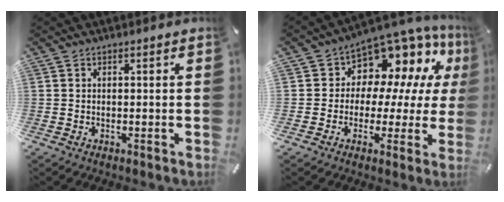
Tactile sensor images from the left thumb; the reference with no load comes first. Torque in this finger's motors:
{"motor_torque": [0.03, 0.86, 0.17, 0.18, 0.01]}